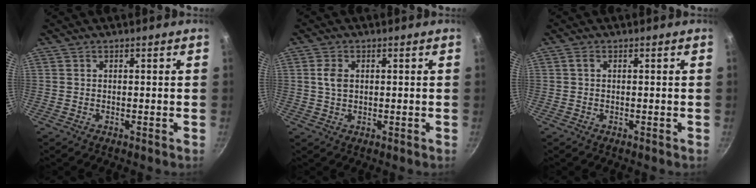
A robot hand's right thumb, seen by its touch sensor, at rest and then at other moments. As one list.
[{"total": 3.3, "force": [0.6, 2.2, 2.4], "torque": [-0.044, 0.002, 0.010]}, {"total": 0.8, "force": [0.2, 0.5, 0.6], "torque": [-0.013, 0.005, 0.003]}]